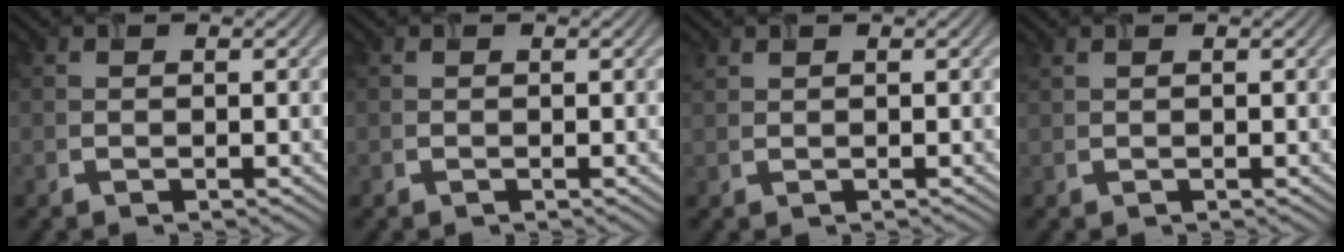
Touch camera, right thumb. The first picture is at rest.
{"total": 0.0}
{"total": 1.0, "force": [0.8, 0.4, 0.5], "torque": [-0.018, 0.004, 0.022]}
{"total": 0.7, "force": [0.6, 0.2, 0.4], "torque": [-0.016, 0.004, 0.013]}